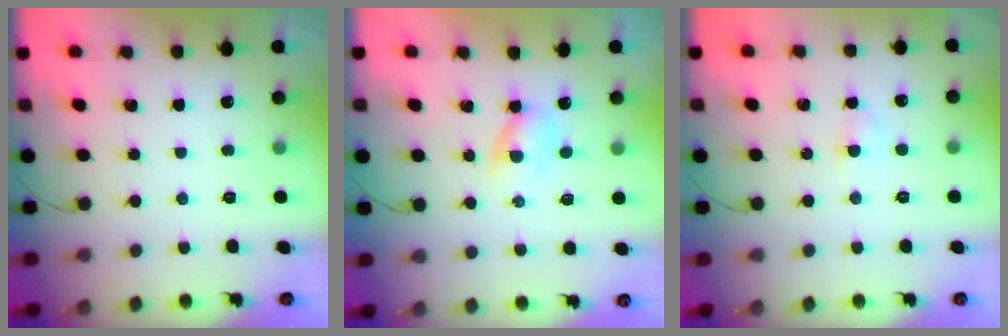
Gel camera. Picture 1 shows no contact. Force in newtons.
{"total": 2.7, "press": 2.5, "slide": 1.1}
{"total": 2.2, "press": 2.0, "slide": 1.0}